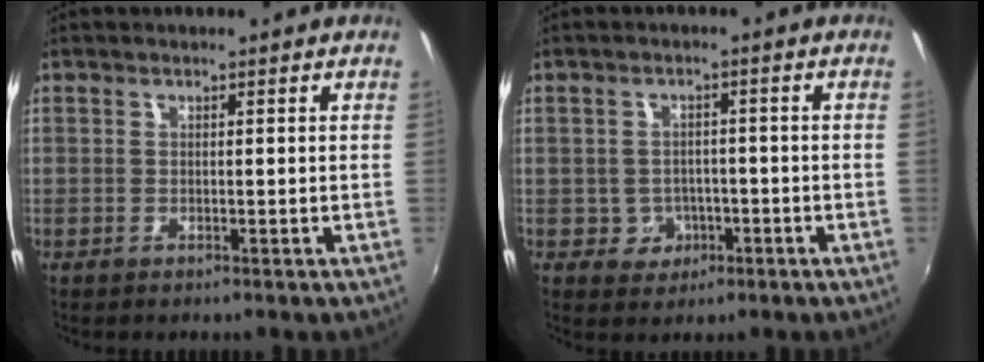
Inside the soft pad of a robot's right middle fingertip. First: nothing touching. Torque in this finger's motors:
{"motor_torque": [0.58, -0.50, -0.03, 0.00]}